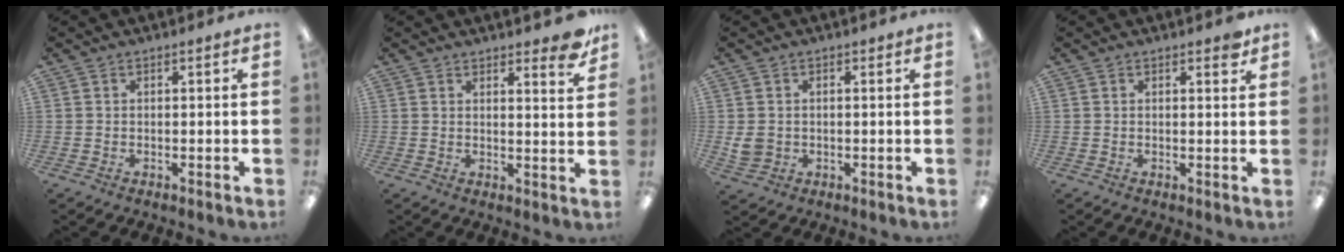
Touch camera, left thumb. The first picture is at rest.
{"total": 5.4, "force": [4.5, 1.4, 2.7], "torque": [-0.024, -0.029, 0.073]}
{"total": 4.2, "force": [0.4, 3.8, 1.6], "torque": [-0.014, 0.002, 0.008]}
{"total": 1.7, "force": [1.3, 0.6, 0.8], "torque": [-0.002, -0.005, 0.020]}